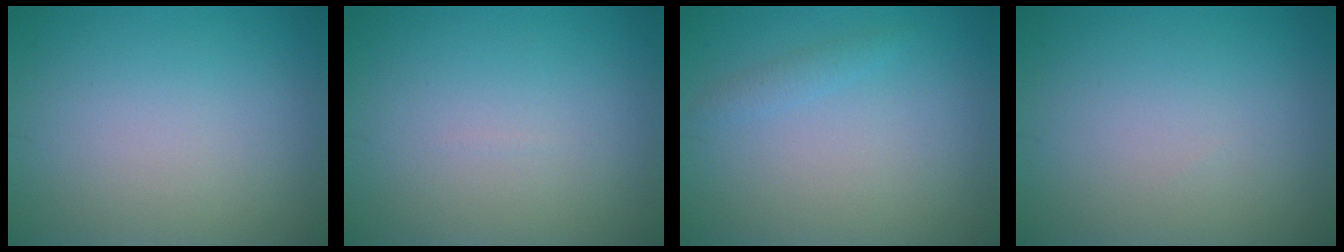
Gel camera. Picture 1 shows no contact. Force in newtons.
{"total": 0.0}
{"total": 1.0, "press": 1.0, "slide": 0.1}
{"total": 0.0}